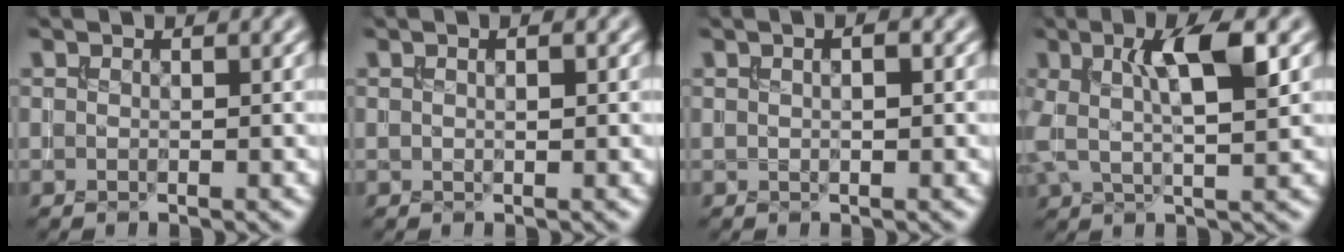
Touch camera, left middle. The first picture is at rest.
{"total": 1.2, "force": [0.4, 0.4, 1.0], "torque": [-0.007, -0.007, 0.003]}
{"total": 2.6, "force": [1.0, 1.3, 2.1], "torque": [-0.016, 0.015, -0.004]}
{"total": 5.9, "force": [1.1, 1.9, 5.4], "torque": [-0.099, 0.004, 0.019]}